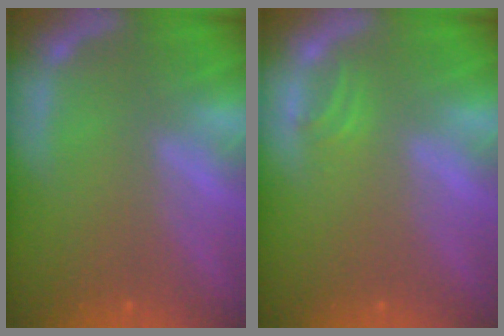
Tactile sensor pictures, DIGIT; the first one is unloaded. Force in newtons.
{"total": 0.9}